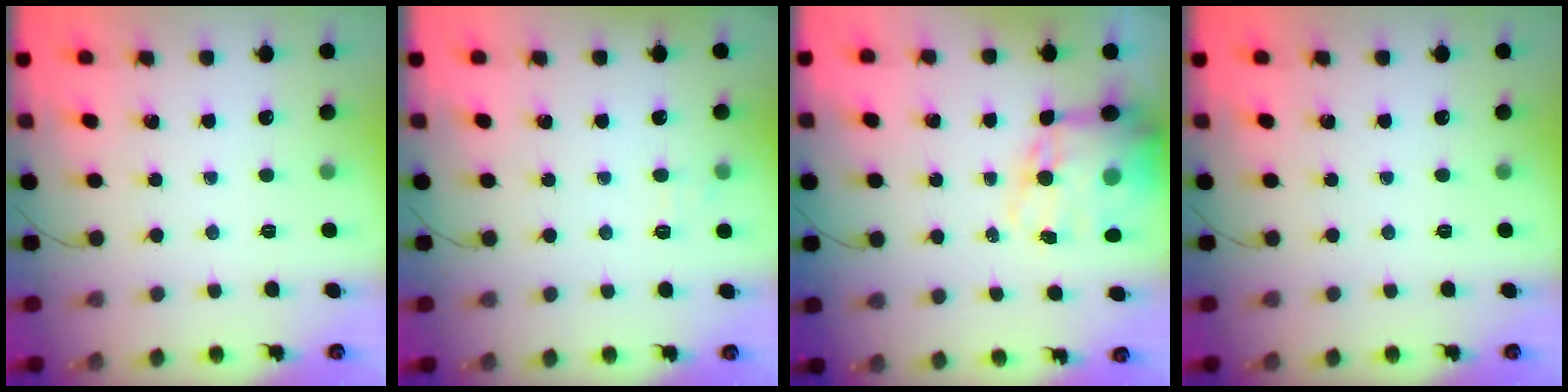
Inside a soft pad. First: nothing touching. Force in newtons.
{"total": 5.2, "press": 4.9, "slide": 1.7}
{"total": 15.5, "press": 15.1, "slide": 3.6}
{"total": 0.0}